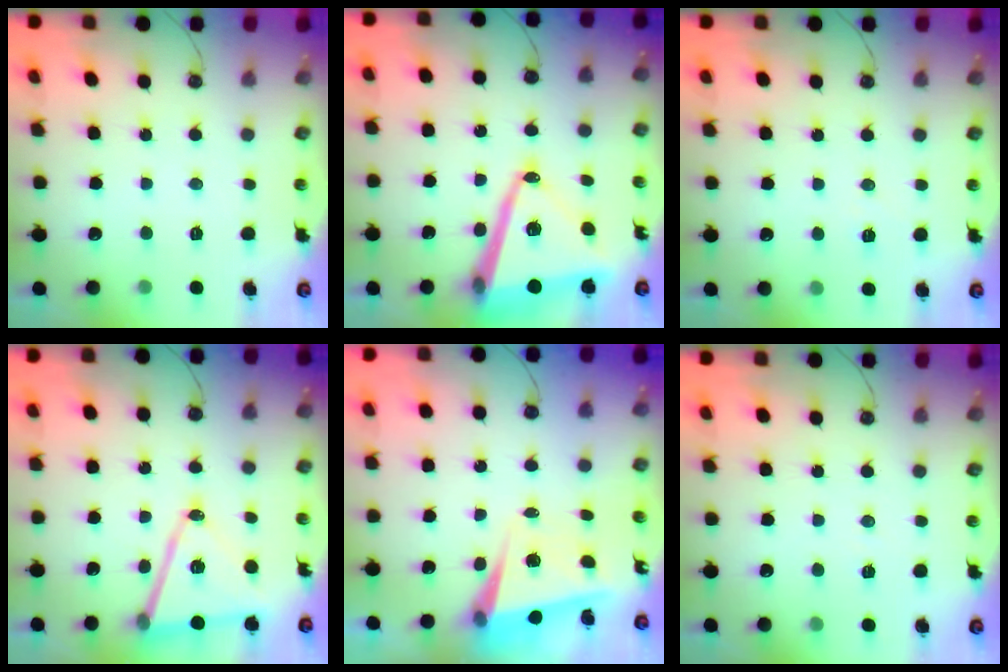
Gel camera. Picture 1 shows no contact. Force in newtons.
{"total": 18.2, "press": 17.9, "slide": 3.1}
{"total": 5.3, "press": 5.1, "slide": 1.4}
{"total": 14.5, "press": 14.0, "slide": 3.8}
{"total": 5.3, "press": 5.2, "slide": 1.1}
{"total": 4.1, "press": 3.6, "slide": 2.0}